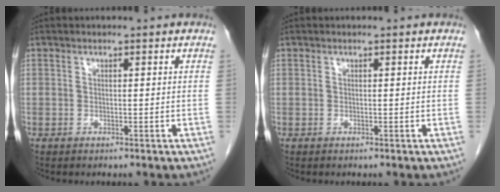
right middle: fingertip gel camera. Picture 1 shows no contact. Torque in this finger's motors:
{"motor_torque": [0.48, -0.68, 0.00, 0.00]}